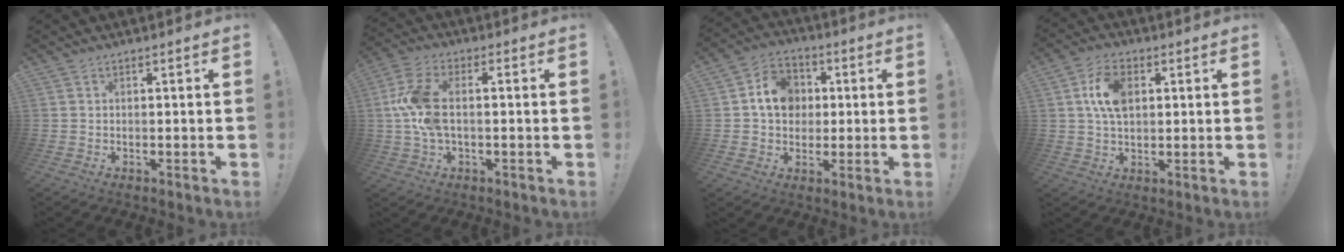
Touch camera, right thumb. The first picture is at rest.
{"total": 10.8, "force": [-0.4, 5.3, 9.4], "torque": [-0.197, 0.004, -0.006]}
{"total": 11.3, "force": [1.8, 9.8, 5.5], "torque": [-0.078, 0.005, 0.041]}
{"total": 10.2, "force": [2.5, 6.3, 7.6], "torque": [-0.150, 0.009, 0.047]}